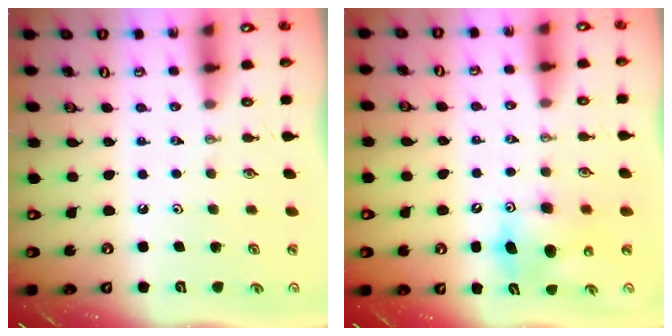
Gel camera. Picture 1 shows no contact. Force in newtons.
{"total": 8.6, "press": 8.6, "slide": 0.9}